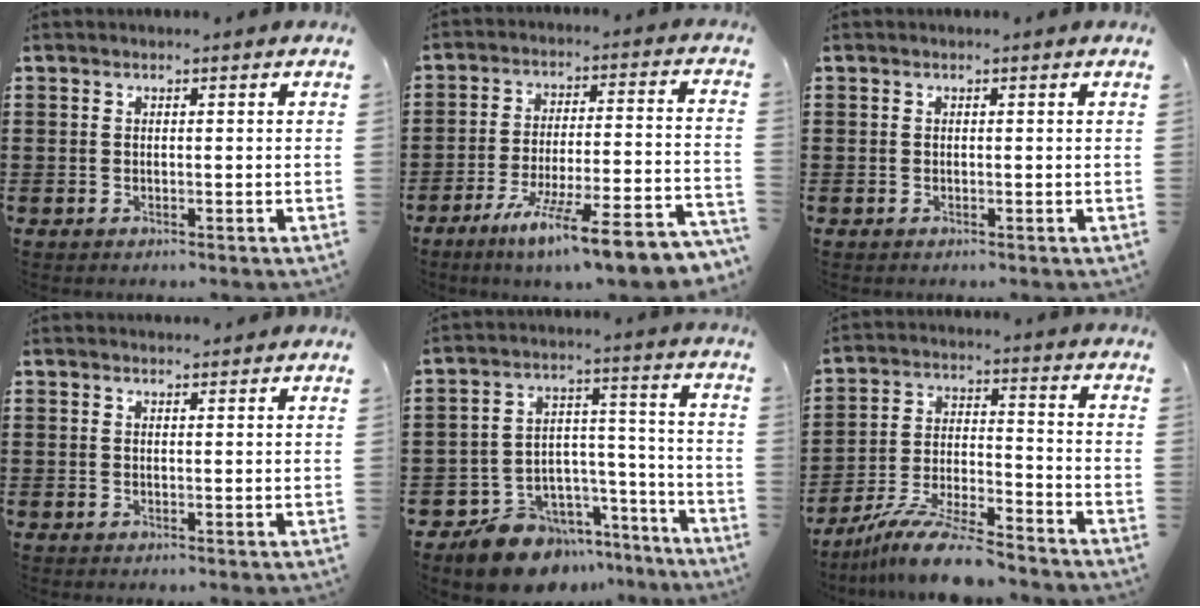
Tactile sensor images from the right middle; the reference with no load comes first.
{"total": 11.3, "force": [-8.7, 0.2, 7.1], "torque": [-0.116, 0.006, -0.162]}
{"total": 0.0}
{"total": 0.9, "force": [0.8, 0.2, 0.0], "torque": [0.005, -0.002, 0.015]}
{"total": 10.3, "force": [-9.2, 4.5, 1.2], "torque": [-0.027, 0.038, -0.170]}
{"total": 10.3, "force": [-9.1, 1.1, 4.8], "torque": [-0.093, 0.016, -0.176]}